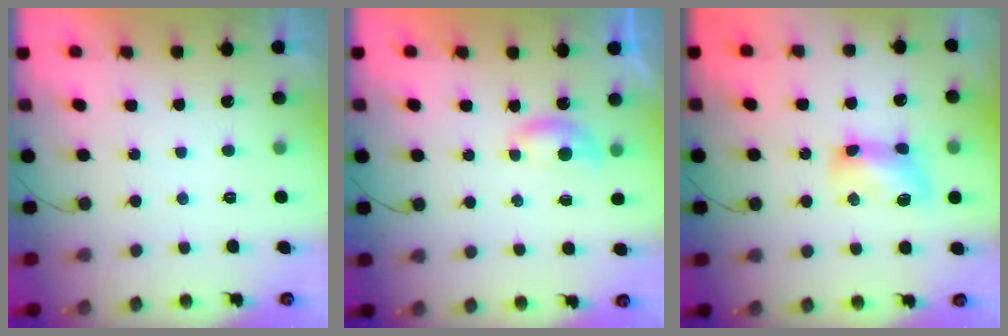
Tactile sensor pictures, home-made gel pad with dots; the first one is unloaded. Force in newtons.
{"total": 3.8, "press": 3.8, "slide": 0.2}
{"total": 9.6, "press": 9.6, "slide": 0.2}